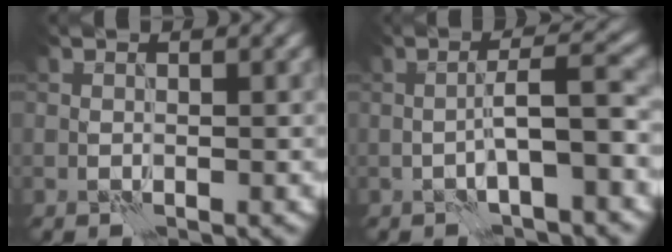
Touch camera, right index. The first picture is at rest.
{"total": 3.4, "force": [-1.0, 0.2, 3.3], "torque": [-0.054, 0.017, -0.024]}